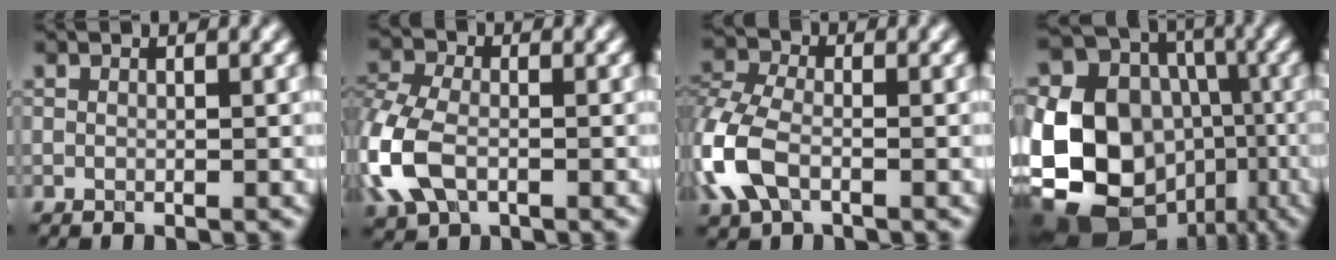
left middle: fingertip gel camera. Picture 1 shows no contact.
{"total": 6.3, "force": [-2.2, 4.1, 4.3], "torque": [-0.127, -0.004, -0.049]}
{"total": 5.5, "force": [-2.3, 3.2, 3.8], "torque": [-0.117, 0.001, -0.051]}
{"total": 16.0, "force": [-4.2, 13.3, 8.0], "torque": [-0.172, -0.006, -0.078]}